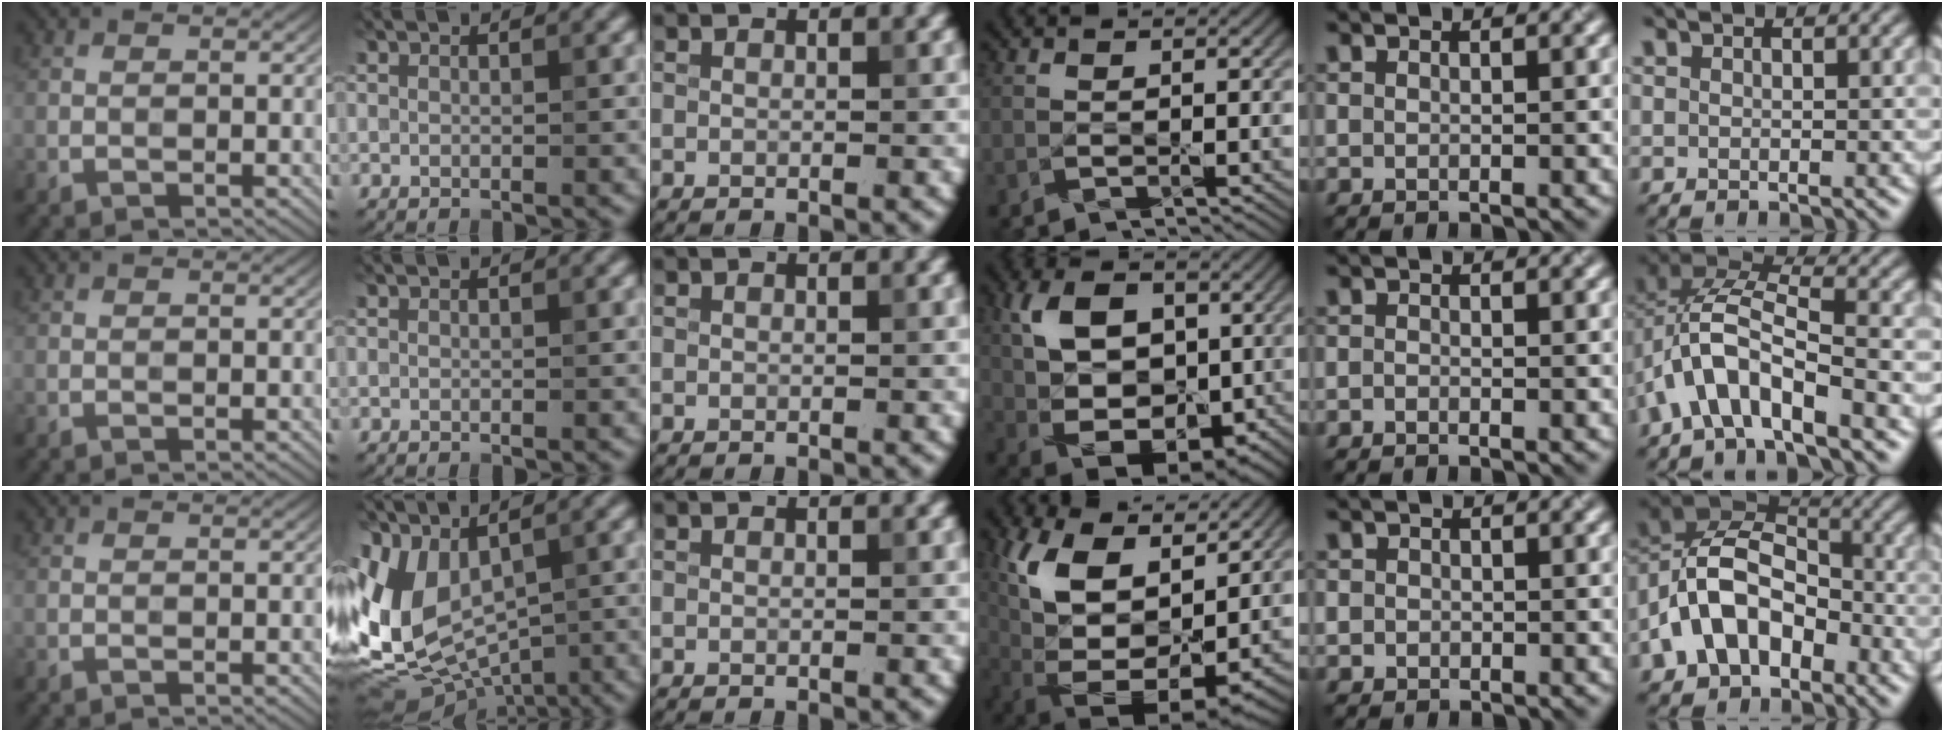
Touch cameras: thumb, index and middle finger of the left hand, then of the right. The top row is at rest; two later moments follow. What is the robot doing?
{"motion": "wipe", "object": "whiteboard"}